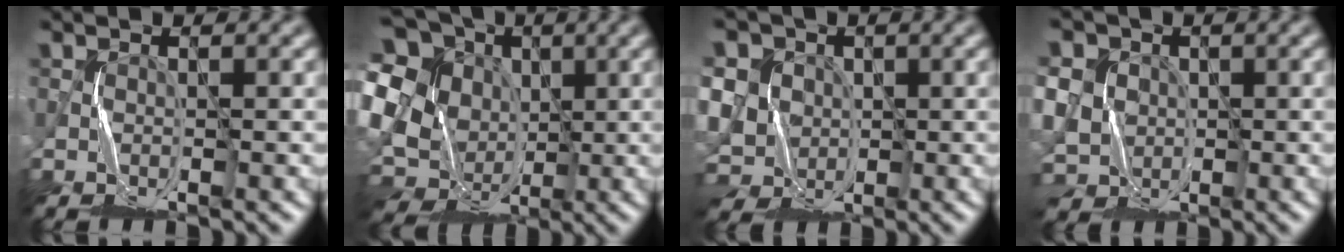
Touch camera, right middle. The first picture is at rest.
{"total": 18.3, "force": [0.7, 15.7, 9.3], "torque": [-0.245, 0.015, -0.003]}
{"total": 8.2, "force": [0.6, 7.4, 3.5], "torque": [-0.089, 0.026, -0.019]}
{"total": 7.9, "force": [0.0, 7.4, 2.9], "torque": [-0.076, 0.021, -0.033]}